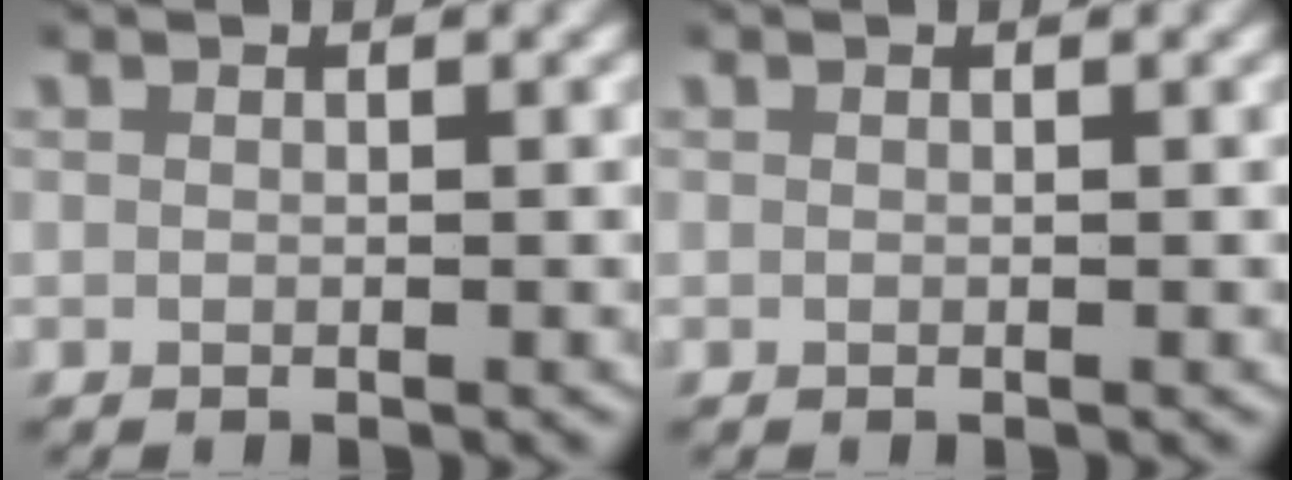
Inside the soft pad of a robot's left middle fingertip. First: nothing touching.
{"total": 0.0}